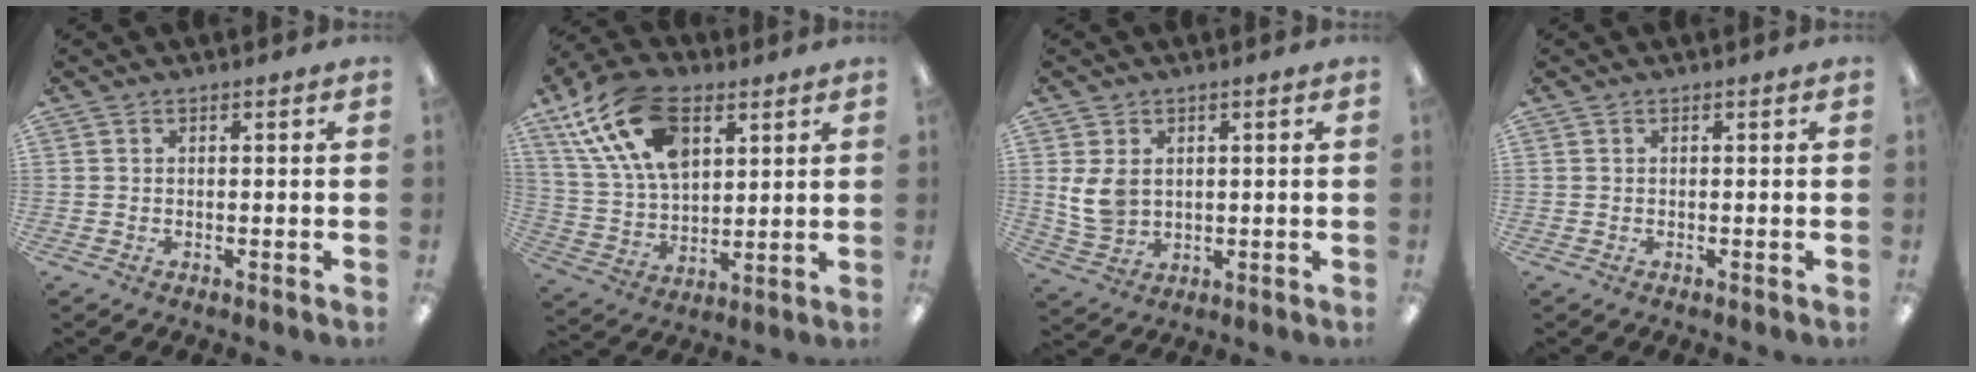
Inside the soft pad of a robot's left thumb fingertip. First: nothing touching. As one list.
[{"total": 19.9, "force": [9.3, 11.7, 13.1], "torque": [-0.273, -0.014, 0.166]}, {"total": 6.7, "force": [1.5, 5.0, 4.2], "torque": [-0.096, 0.000, 0.027]}, {"total": 0.0}]